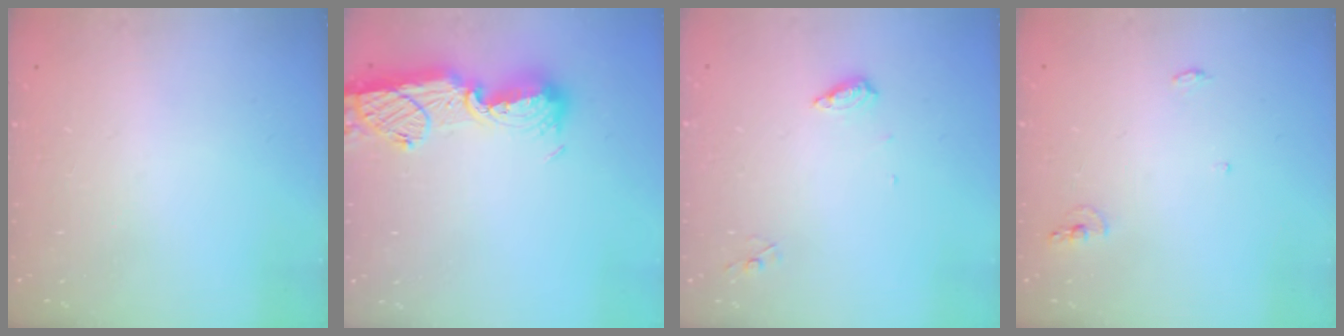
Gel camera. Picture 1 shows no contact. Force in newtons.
{"total": 12.9, "press": 12.8, "slide": 1.2}
{"total": 6.3, "press": 6.2, "slide": 0.6}
{"total": 5.0, "press": 4.8, "slide": 1.5}